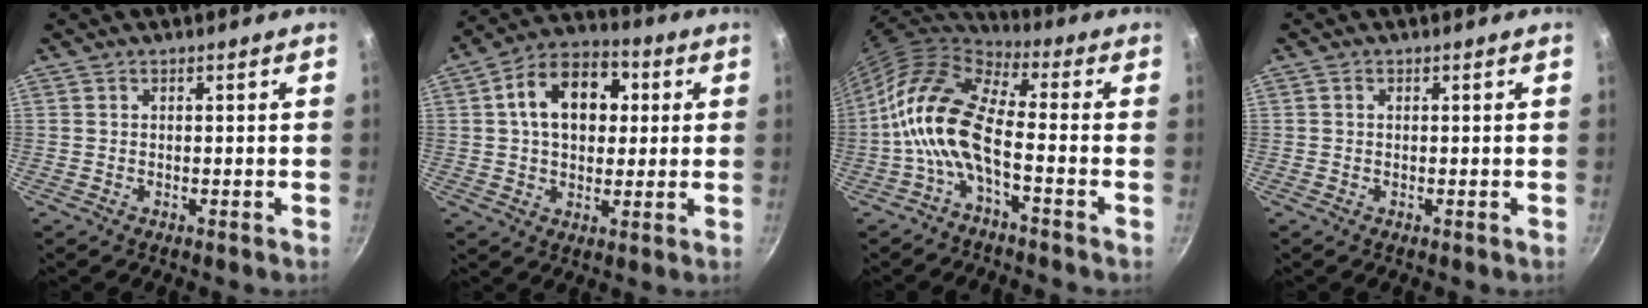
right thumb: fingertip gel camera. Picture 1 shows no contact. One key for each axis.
{"total": 14.5, "fx": 2.9, "fy": 10.0, "fz": 10.0, "tx": -0.123, "ty": 0.019, "tz": 0.032}
{"total": 12.7, "fx": -2.8, "fy": 5.3, "fz": 11.2, "tx": -0.220, "ty": 0.034, "tz": -0.070}
{"total": 0.5, "fx": 0.1, "fy": 0.4, "fz": 0.4, "tx": -0.006, "ty": 0.003, "tz": 0.002}